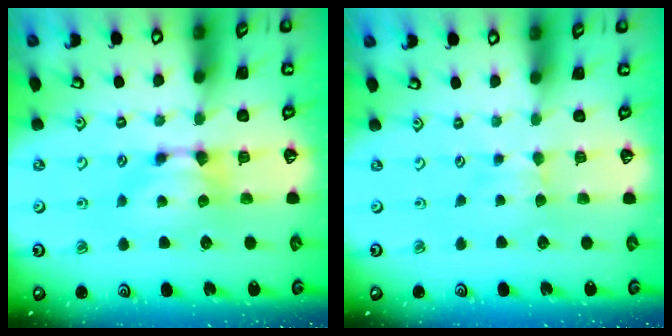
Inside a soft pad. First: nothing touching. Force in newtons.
{"total": 2.4, "press": 2.3, "slide": 0.5}